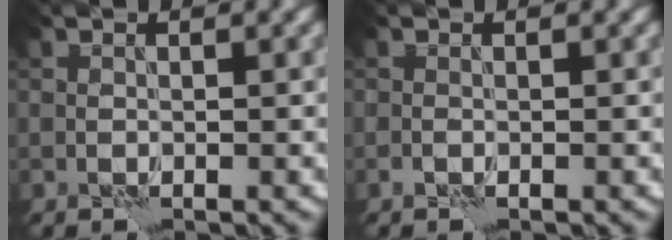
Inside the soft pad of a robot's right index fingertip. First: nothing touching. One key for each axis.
{"total": 0.0}